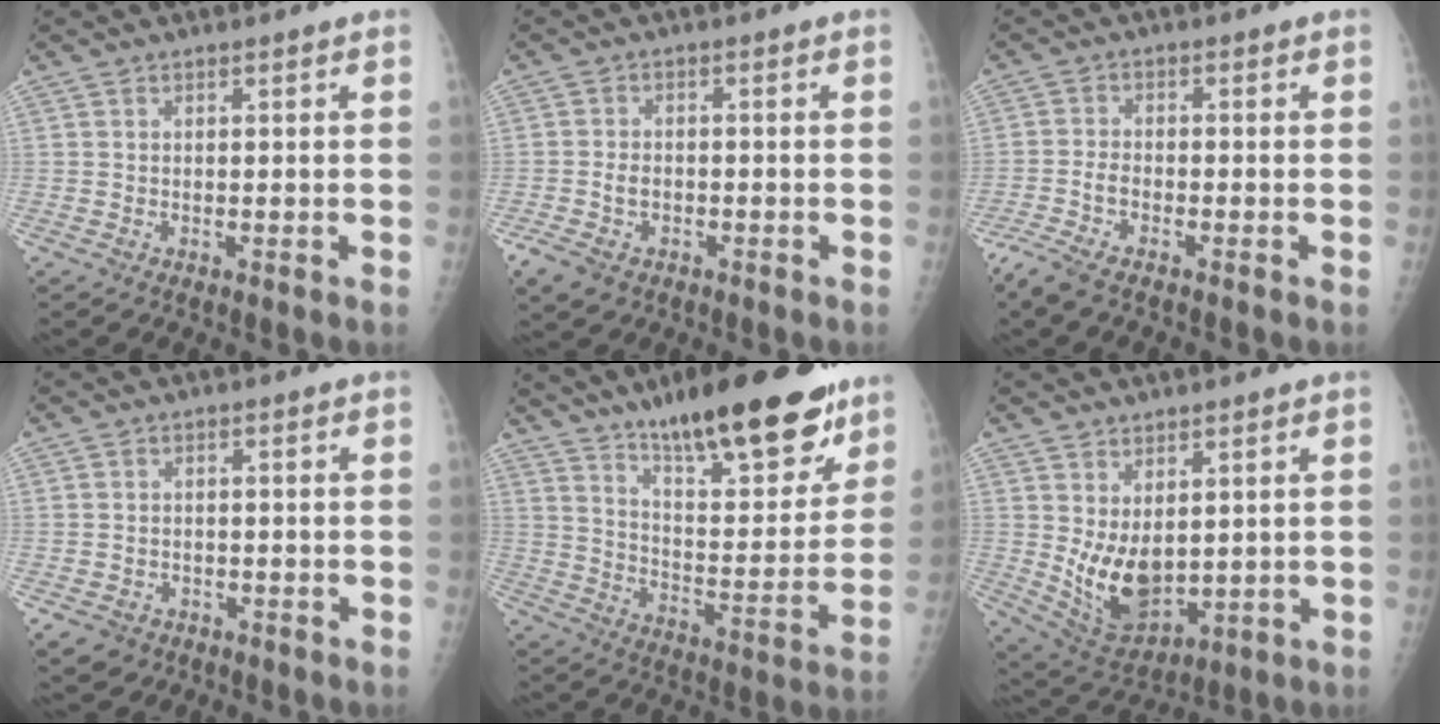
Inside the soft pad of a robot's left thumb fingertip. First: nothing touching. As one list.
[{"total": 5.7, "force": [-2.5, 4.0, 3.3], "torque": [-0.069, 0.009, -0.037]}, {"total": 5.6, "force": [-3.9, 1.8, 3.6], "torque": [-0.096, 0.007, -0.078]}, {"total": 4.7, "force": [-2.6, 3.7, 1.2], "torque": [-0.013, 0.012, -0.033]}, {"total": 24.5, "force": [17.0, 7.2, 16.2], "torque": [-0.201, -0.079, 0.264]}, {"total": 10.4, "force": [1.2, 6.4, 8.0], "torque": [-0.120, -0.028, 0.048]}]